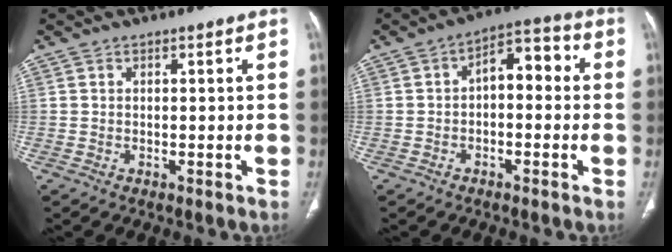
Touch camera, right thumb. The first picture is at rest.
{"total": 7.4, "force": [-0.1, 4.3, 6.0], "torque": [-0.058, 0.035, -0.015]}